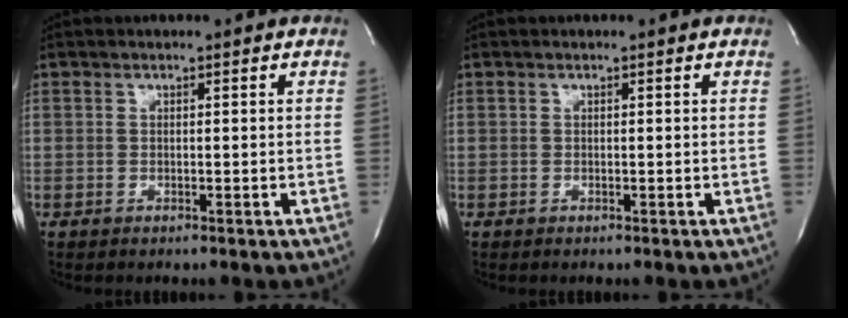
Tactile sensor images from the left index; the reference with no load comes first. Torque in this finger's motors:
{"motor_torque": [0.00, 0.00, 0.00, 0.00]}